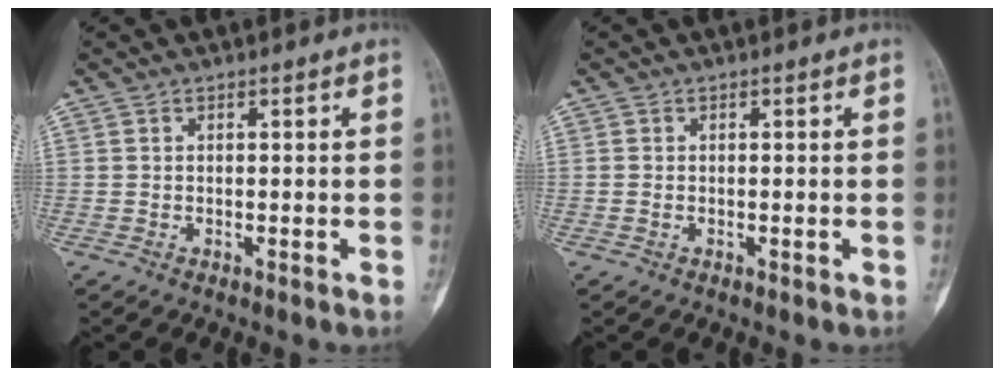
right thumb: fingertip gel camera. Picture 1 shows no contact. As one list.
[{"total": 0.6, "force": [-0.1, 0.4, 0.4], "torque": [-0.009, 0.002, 0.000]}]